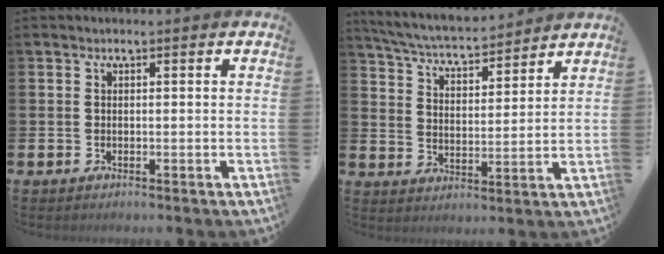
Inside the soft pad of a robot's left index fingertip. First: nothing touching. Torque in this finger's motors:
{"motor_torque": [-0.07, -0.23, 0.49, 0.19]}